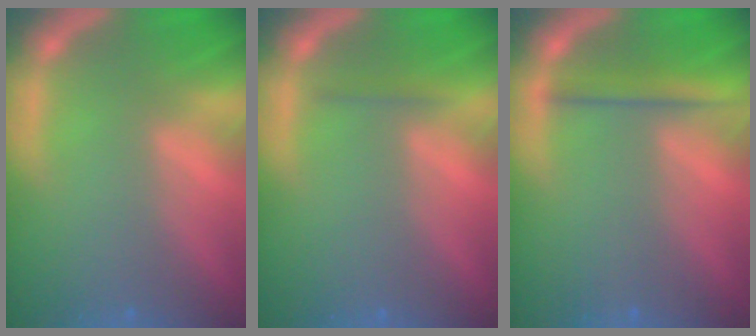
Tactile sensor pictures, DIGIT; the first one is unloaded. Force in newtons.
{"total": 0.9}
{"total": 2.5}